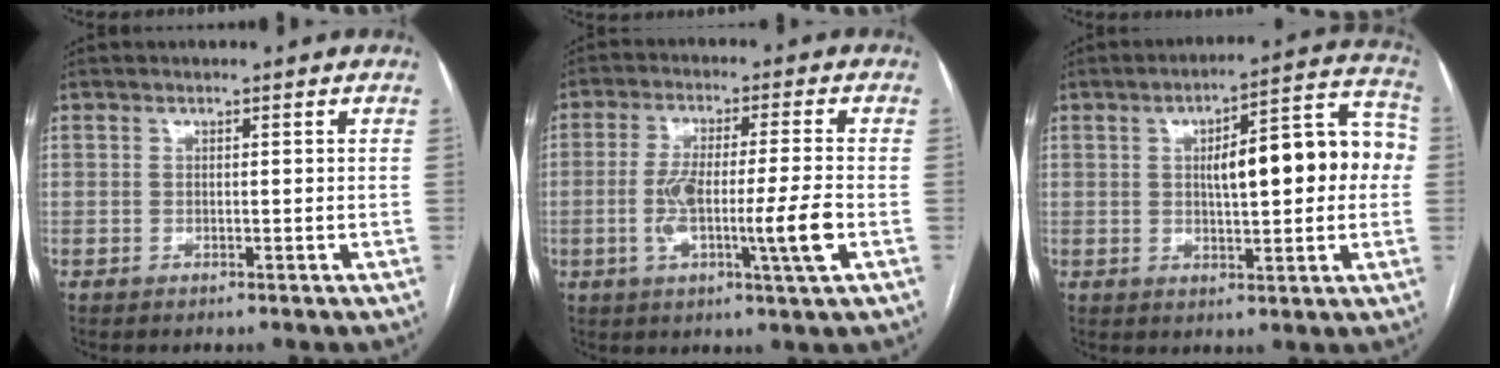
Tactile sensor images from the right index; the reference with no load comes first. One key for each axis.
{"total": 10.7, "fx": -2.5, "fy": 0.1, "fz": 10.4, "tx": -0.190, "ty": -0.005, "tz": -0.047}
{"total": 14.5, "fx": 1.2, "fy": 4.1, "fz": 13.8, "tx": -0.180, "ty": 0.047, "tz": 0.022}